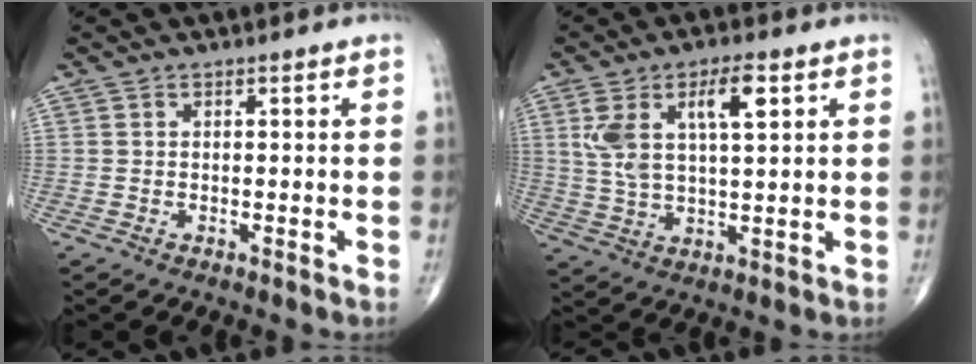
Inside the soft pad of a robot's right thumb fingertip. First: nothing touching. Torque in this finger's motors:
{"motor_torque": [1.10, 1.38, 1.21, 0.54, 0.10]}